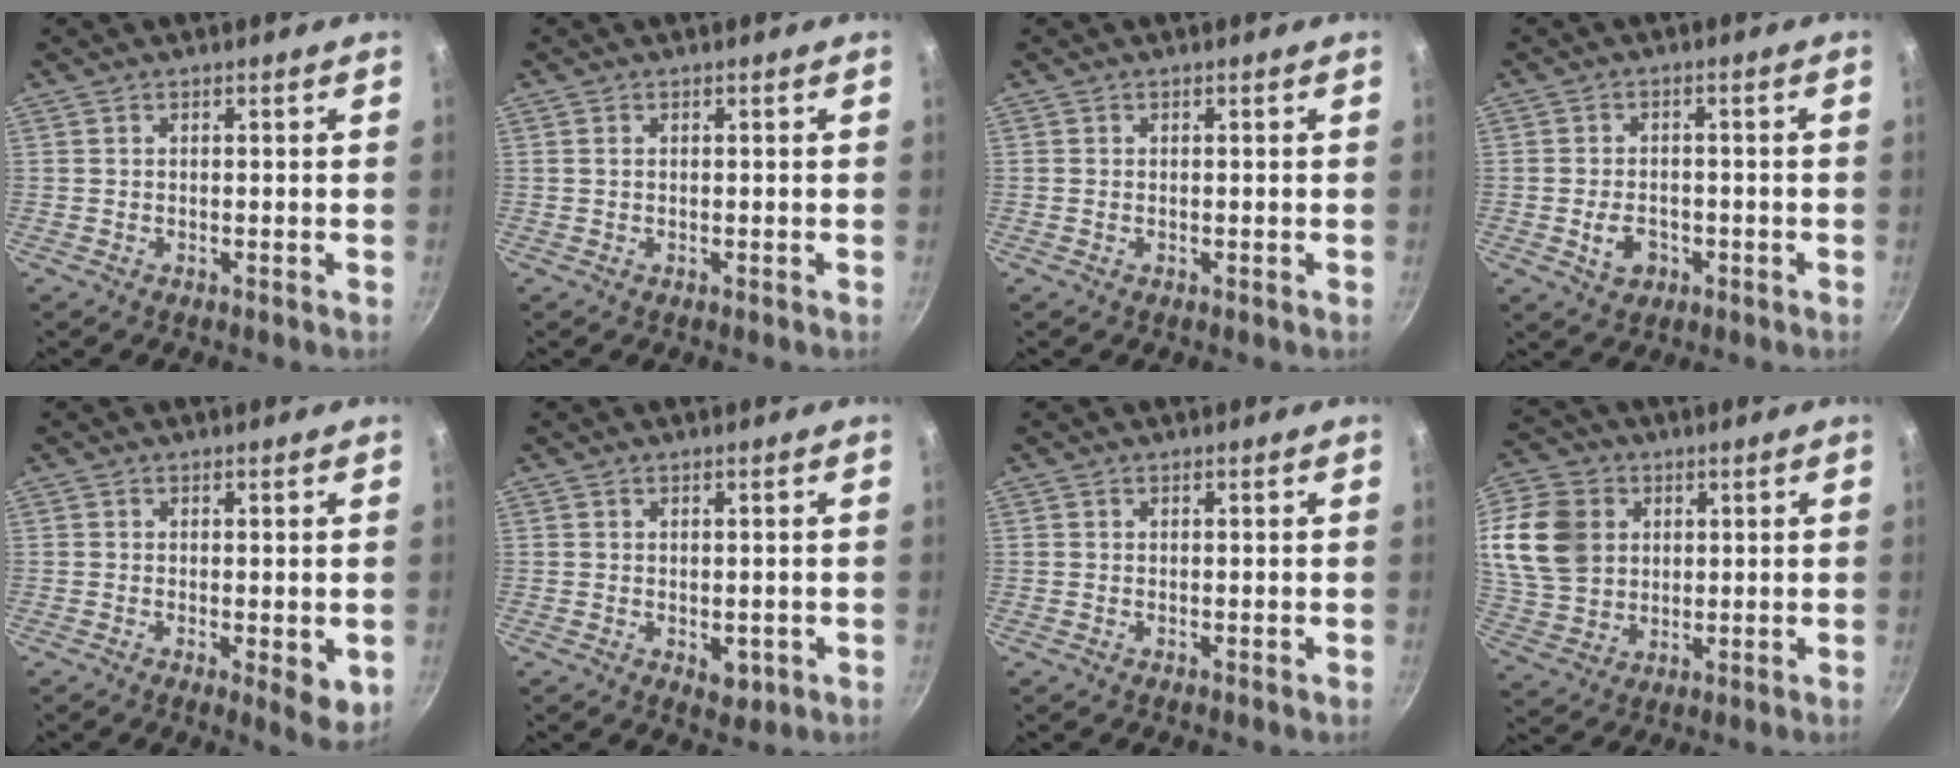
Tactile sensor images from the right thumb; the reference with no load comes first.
{"total": 0.5, "force": [0.2, 0.4, 0.3], "torque": [-0.007, 0.001, 0.003]}
{"total": 0.0}
{"total": 5.0, "force": [-1.6, 3.7, 2.9], "torque": [-0.040, 0.013, -0.022]}
{"total": 5.0, "force": [-0.8, 1.9, 4.5], "torque": [-0.059, -0.013, -0.009]}
{"total": 3.2, "force": [-0.7, 2.1, 2.3], "torque": [-0.026, -0.002, -0.005]}
{"total": 0.0}
{"total": 16.3, "force": [4.2, 13.1, 8.7], "torque": [-0.160, -0.006, 0.085]}